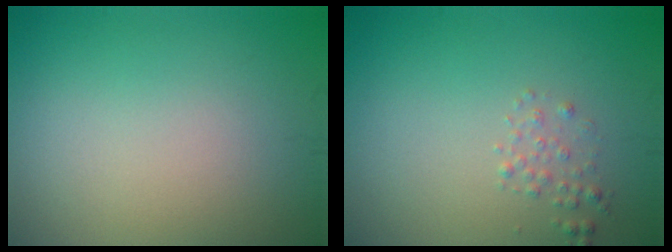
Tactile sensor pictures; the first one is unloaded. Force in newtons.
{"total": 1.0, "press": 1.0, "slide": 0.1}